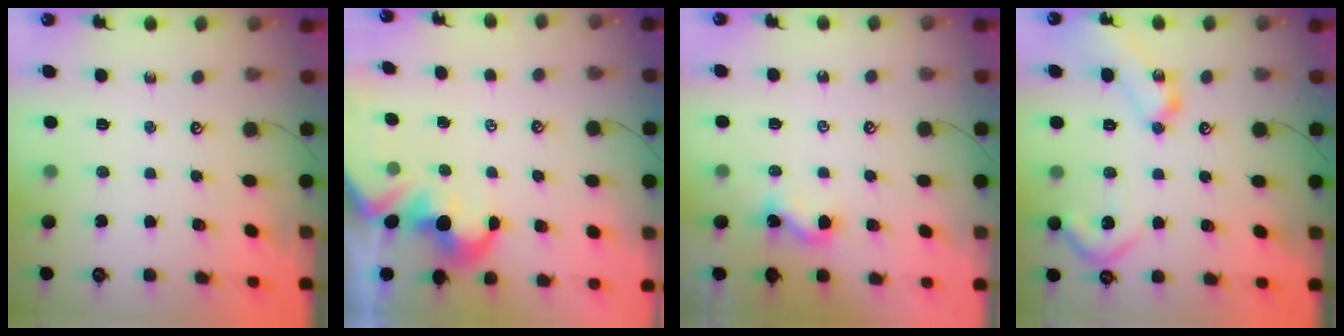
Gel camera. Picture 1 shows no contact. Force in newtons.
{"total": 1.7, "press": 1.5, "slide": 0.8}
{"total": 2.7, "press": 2.7, "slide": 0.3}
{"total": 19.3, "press": 19.3, "slide": 0.8}